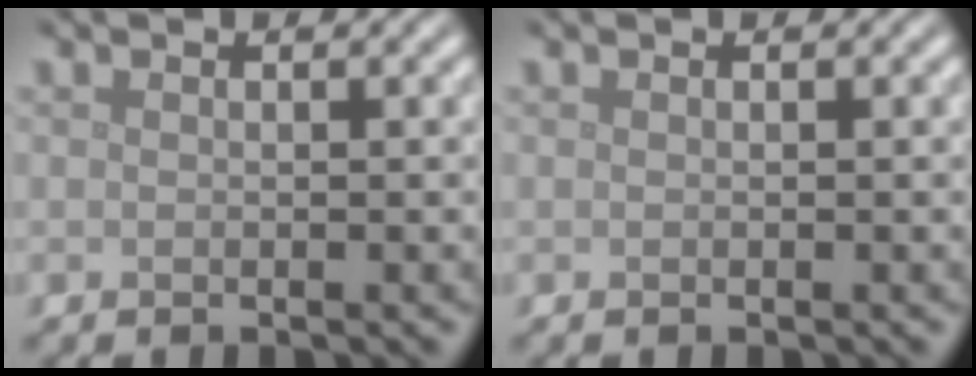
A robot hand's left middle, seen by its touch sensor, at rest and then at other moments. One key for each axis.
{"total": 0.0}